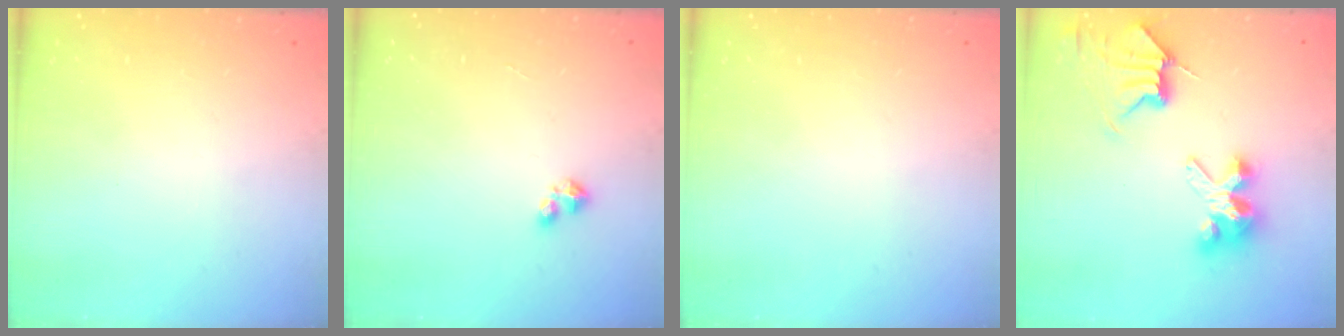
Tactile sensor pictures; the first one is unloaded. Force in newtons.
{"total": 2.4, "press": 2.4, "slide": 0.4}
{"total": 0.0}
{"total": 8.6, "press": 8.5, "slide": 1.1}